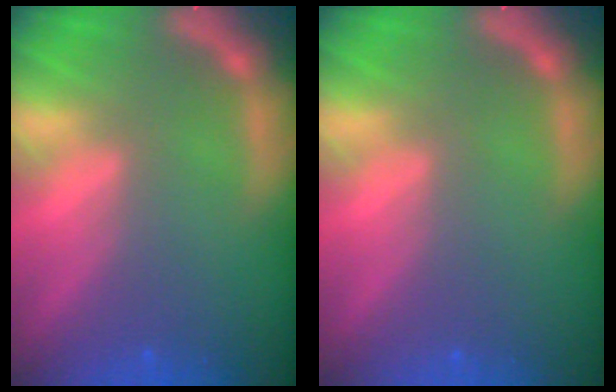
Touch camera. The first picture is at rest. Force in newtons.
{"total": 0.0}